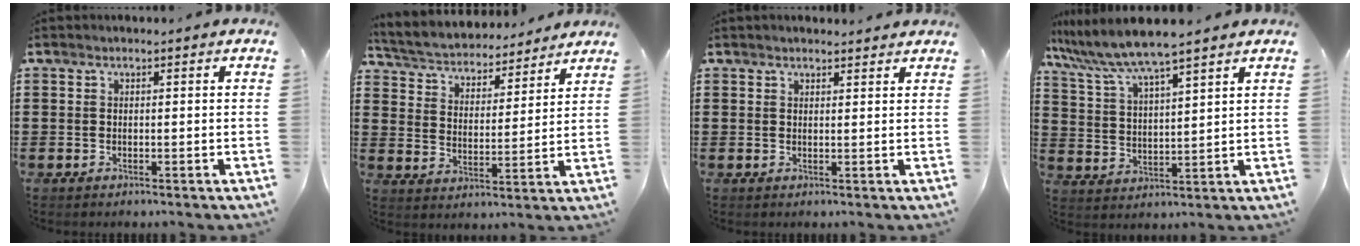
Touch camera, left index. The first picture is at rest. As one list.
[{"total": 4.2, "force": [4.1, 0.6, 0.4], "torque": [-0.032, -0.030, 0.065]}, {"total": 1.4, "force": [1.4, 0.2, 0.2], "torque": [-0.006, 0.002, 0.027]}, {"total": 7.2, "force": [6.3, -0.1, 3.5], "torque": [-0.090, -0.026, 0.109]}]